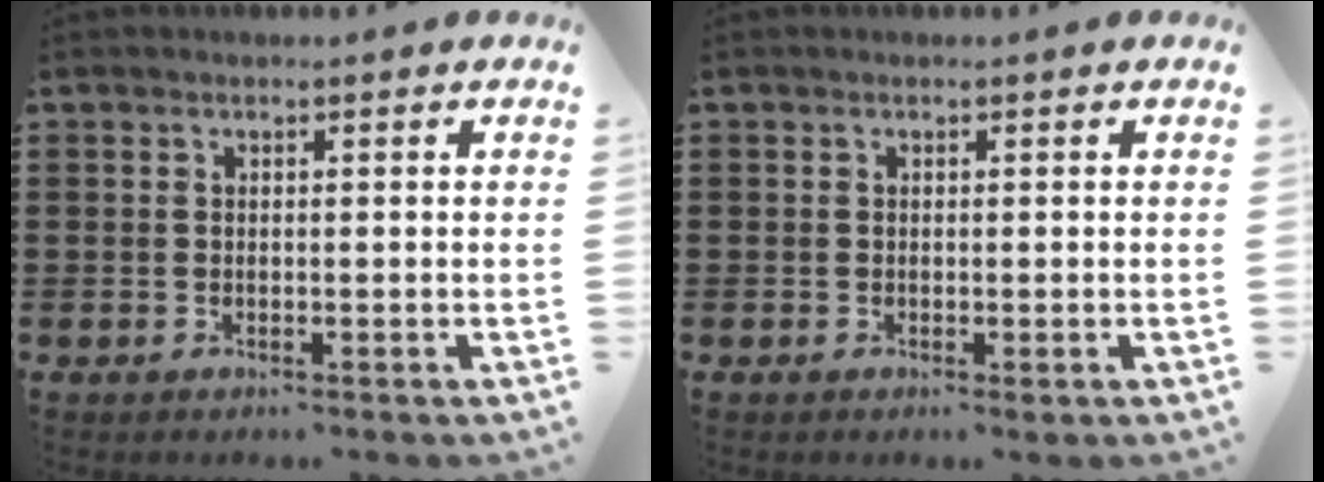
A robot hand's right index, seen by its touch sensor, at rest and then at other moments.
{"total": 0.0}